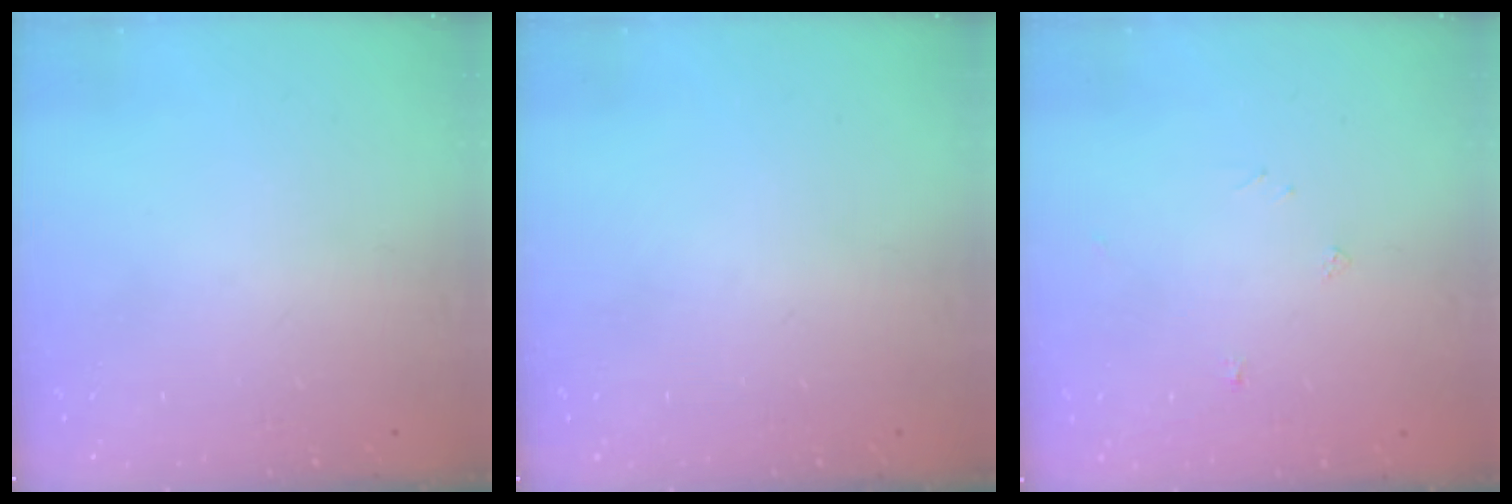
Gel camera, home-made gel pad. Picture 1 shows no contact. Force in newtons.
{"total": 0.0}
{"total": 3.6, "press": 3.6, "slide": 0.5}